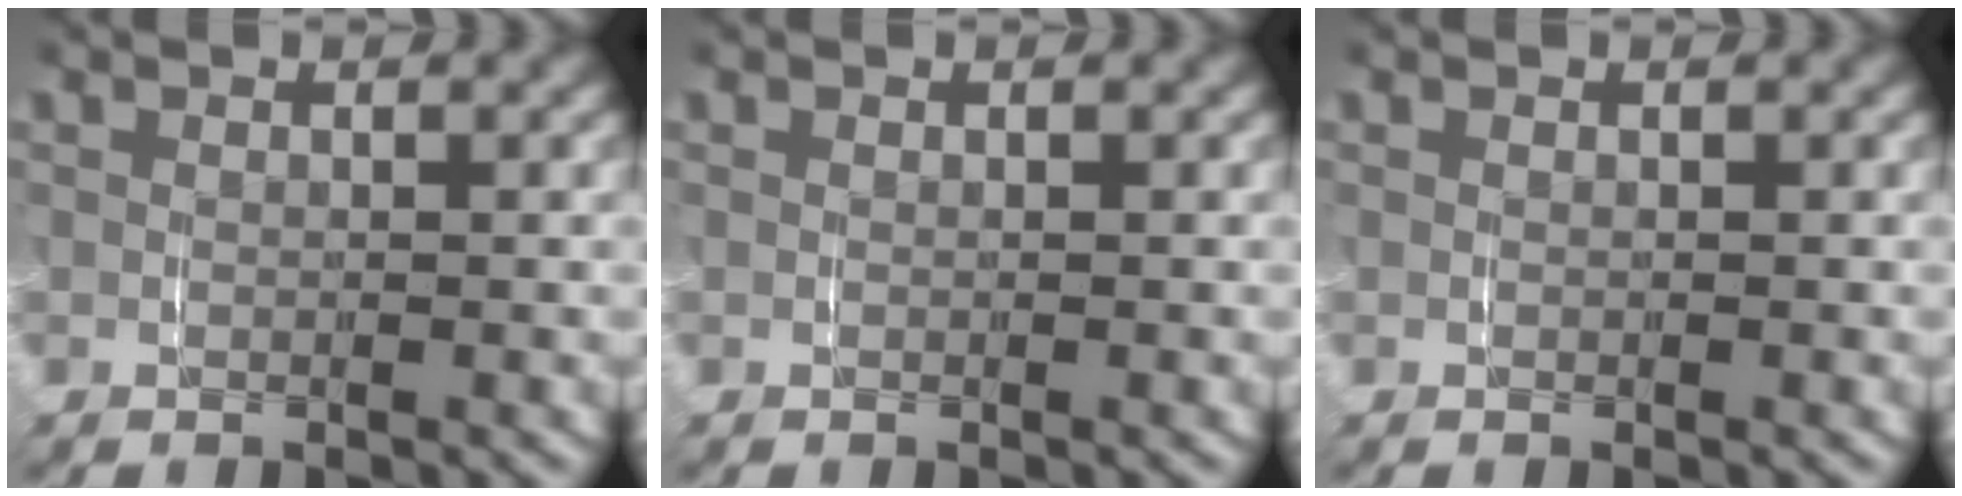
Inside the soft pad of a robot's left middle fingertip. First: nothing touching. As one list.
[{"total": 0.0}, {"total": 0.0}]